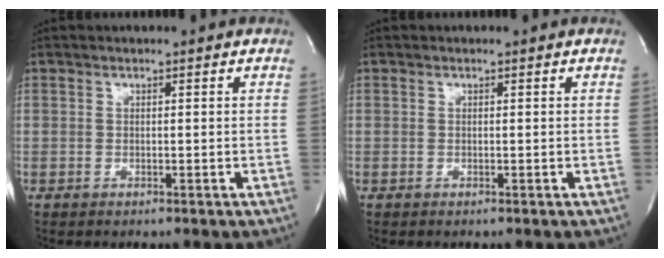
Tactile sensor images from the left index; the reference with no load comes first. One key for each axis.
{"total": 0.0}